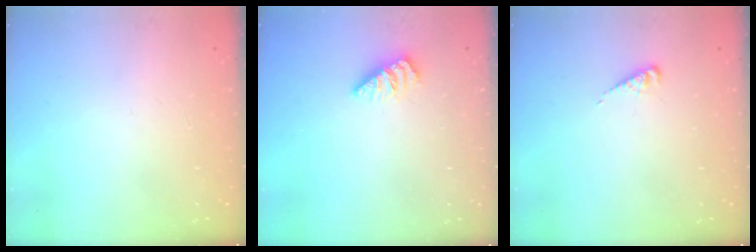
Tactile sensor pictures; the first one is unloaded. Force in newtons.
{"total": 0.0}
{"total": 2.9, "press": 2.9, "slide": 0.4}